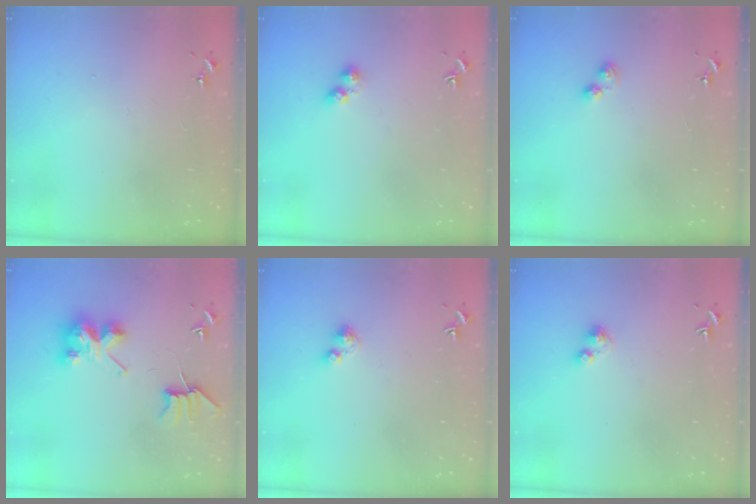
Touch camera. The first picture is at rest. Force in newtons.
{"total": 3.3, "press": 3.3, "slide": 0.5}
{"total": 3.2, "press": 3.2, "slide": 0.4}
{"total": 9.1, "press": 9.1, "slide": 0.9}
{"total": 2.7, "press": 2.7, "slide": 0.4}
{"total": 2.6, "press": 2.6, "slide": 0.3}